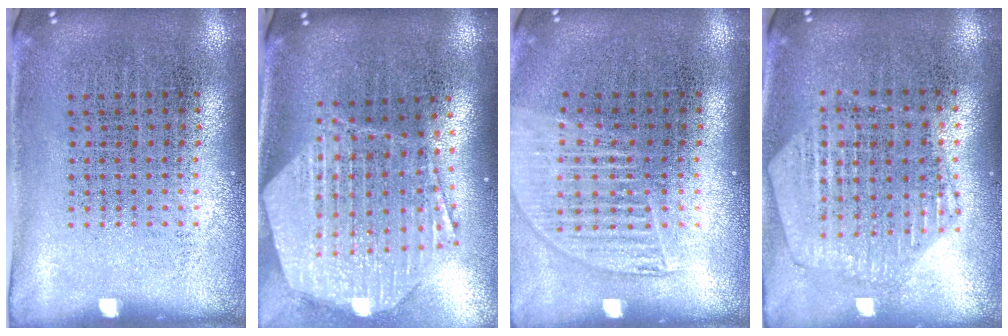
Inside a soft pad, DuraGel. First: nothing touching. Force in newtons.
{"total": 2.9, "press": 2.3, "slide": 1.8}
{"total": 1.5, "press": 1.3, "slide": 0.7}
{"total": 1.1, "press": 1.1, "slide": 0.1}